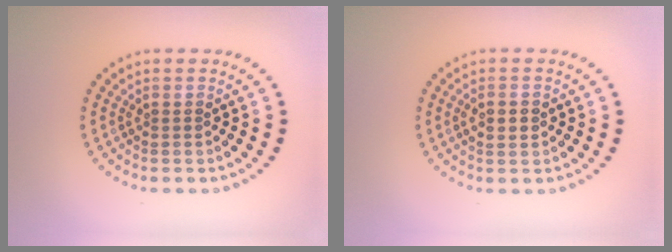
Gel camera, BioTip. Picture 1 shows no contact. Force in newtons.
{"total": 1.6, "press": 1.6, "slide": 0.0}